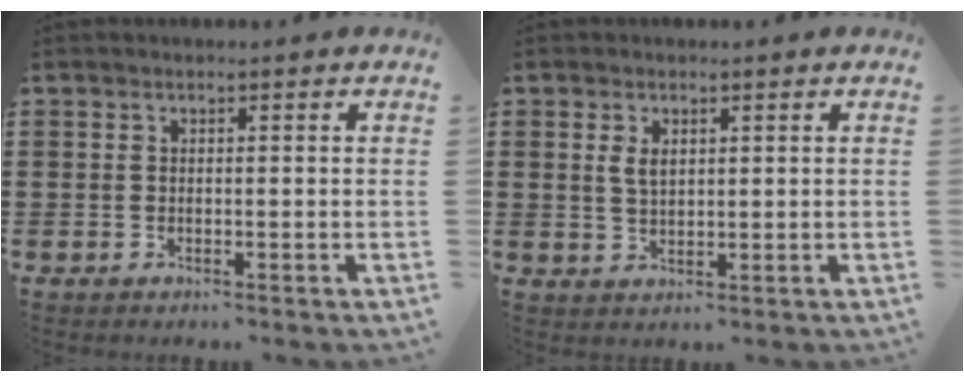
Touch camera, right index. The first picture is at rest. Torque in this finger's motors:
{"motor_torque": [0.03, 0.03, 0.19, 0.05]}